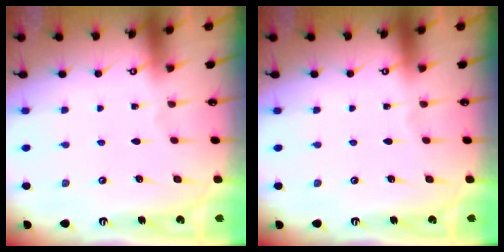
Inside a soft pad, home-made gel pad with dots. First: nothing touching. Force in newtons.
{"total": 0.0}